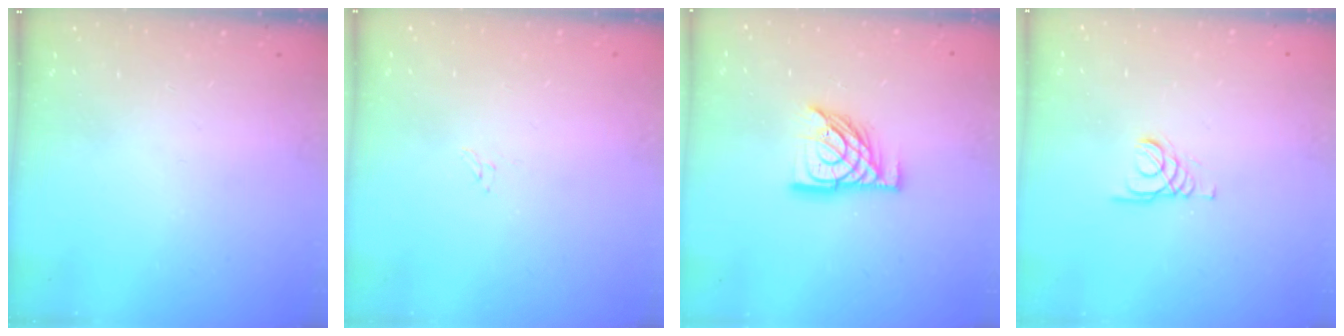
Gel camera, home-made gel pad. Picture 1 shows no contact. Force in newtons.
{"total": 4.6, "press": 4.6, "slide": 0.4}
{"total": 13.2, "press": 13.2, "slide": 1.1}
{"total": 1.4, "press": 1.4, "slide": 0.2}